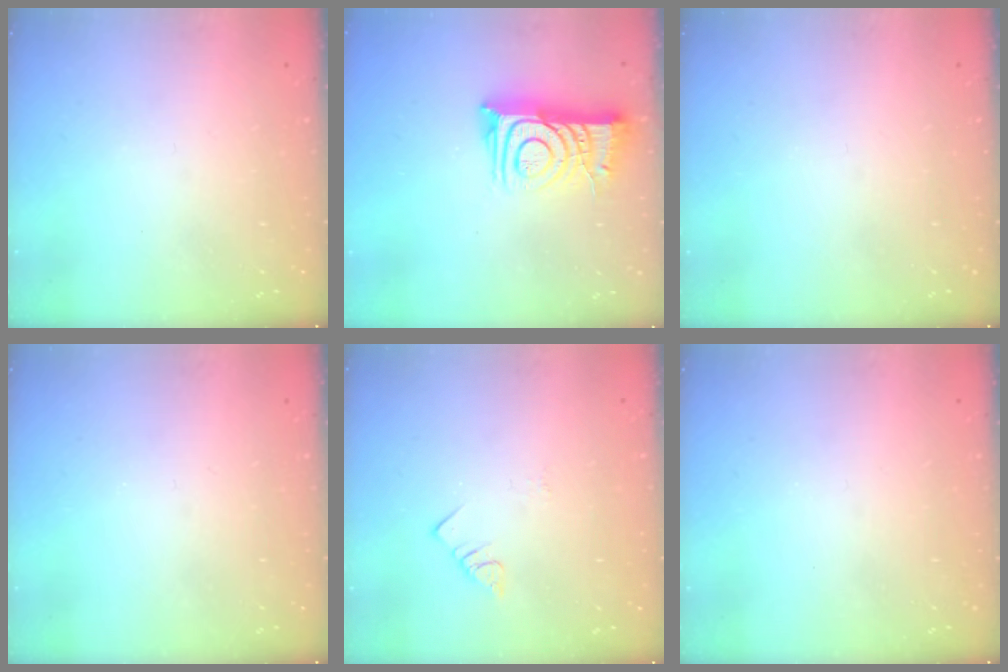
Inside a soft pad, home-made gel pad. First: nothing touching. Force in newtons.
{"total": 12.3, "press": 12.2, "slide": 1.0}
{"total": 0.0}
{"total": 0.0}
{"total": 1.8, "press": 1.8, "slide": 0.3}
{"total": 0.0}